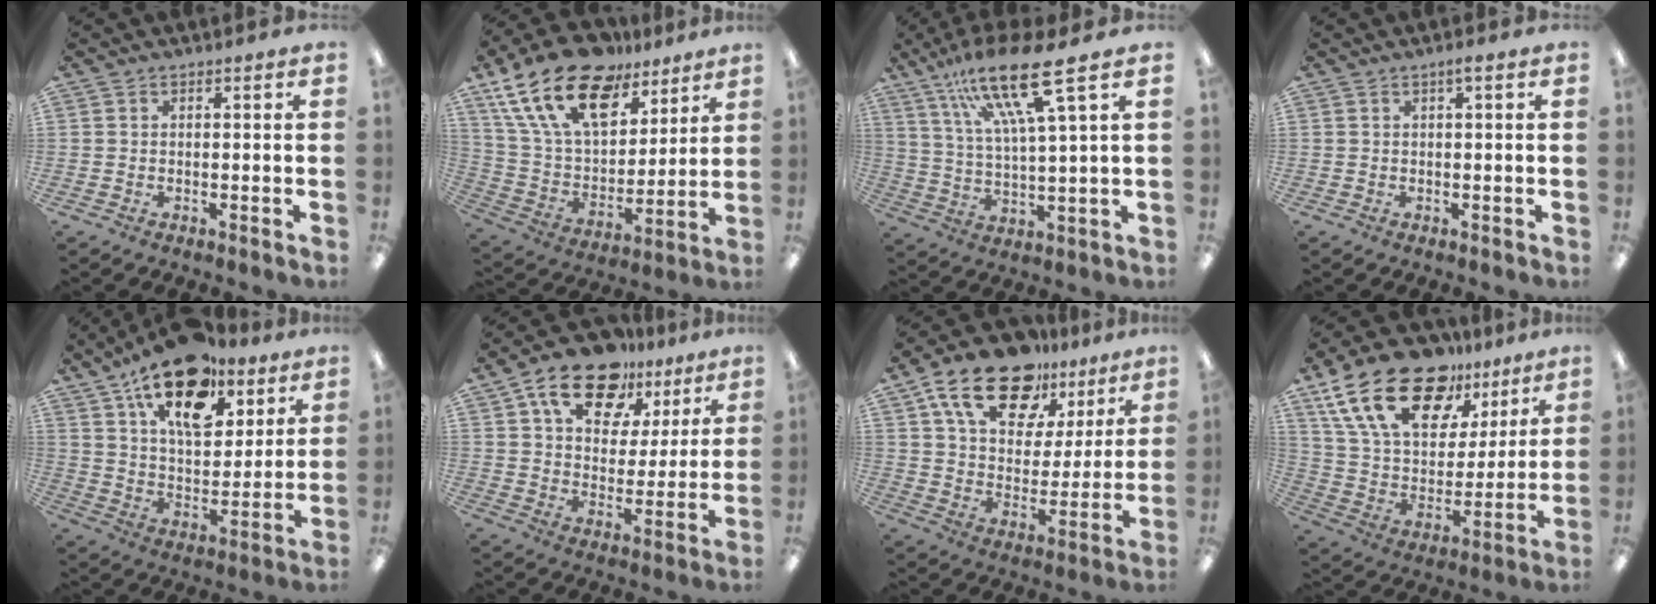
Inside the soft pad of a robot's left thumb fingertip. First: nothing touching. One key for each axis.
{"total": 21.8, "fx": 13.6, "fy": 12.1, "fz": 12.0, "tx": -0.228, "ty": -0.071, "tz": 0.245}
{"total": 17.6, "fx": 11.1, "fy": 3.2, "fz": 13.3, "tx": -0.249, "ty": -0.049, "tz": 0.177}
{"total": 1.4, "fx": 0.5, "fy": 0.1, "fz": 1.3, "tx": -0.026, "ty": 0.002, "tz": 0.008}
{"total": 19.0, "fx": 11.8, "fy": 9.8, "fz": 11.1, "tx": -0.171, "ty": -0.061, "tz": 0.204}
{"total": 16.8, "fx": 11.2, "fy": 9.5, "fz": 8.1, "tx": -0.136, "ty": -0.057, "tz": 0.198}
{"total": 19.5, "fx": 13.0, "fy": 10.4, "fz": 10.1, "tx": -0.176, "ty": -0.066, "tz": 0.231}
{"total": 23.5, "fx": 15.0, "fy": 12.5, "fz": 13.1, "tx": -0.249, "ty": -0.083, "tz": 0.268}